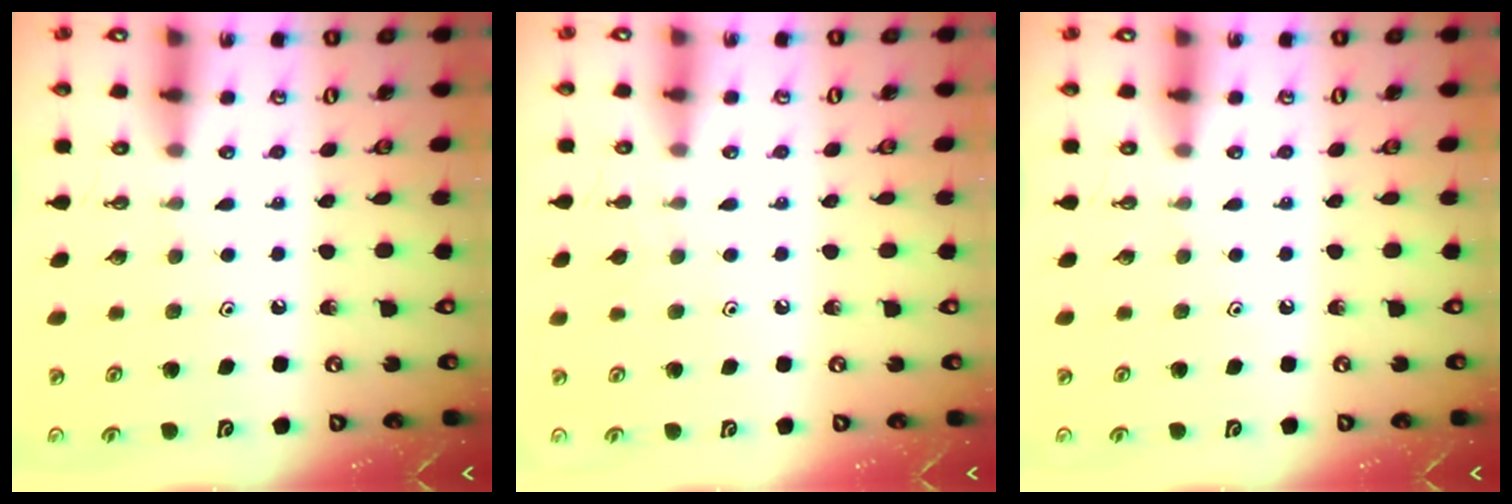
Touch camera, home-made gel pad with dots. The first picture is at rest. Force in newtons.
{"total": 2.5, "press": 2.5, "slide": 0.4}
{"total": 0.0}